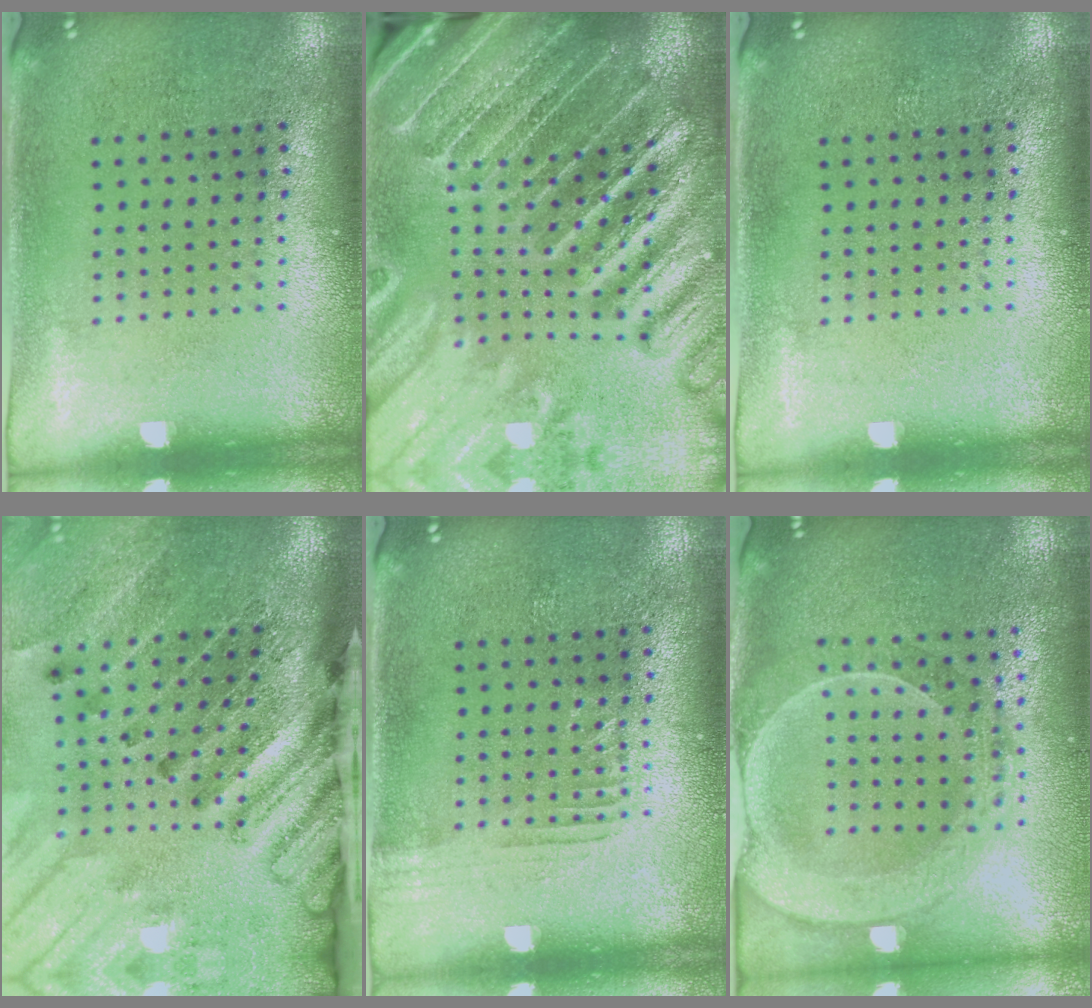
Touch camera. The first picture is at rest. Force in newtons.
{"total": 4.5, "press": 4.2, "slide": 1.6}
{"total": 0.0}
{"total": 4.3, "press": 3.3, "slide": 2.9}
{"total": 1.2, "press": 1.2, "slide": 0.3}
{"total": 2.3, "press": 2.1, "slide": 0.9}